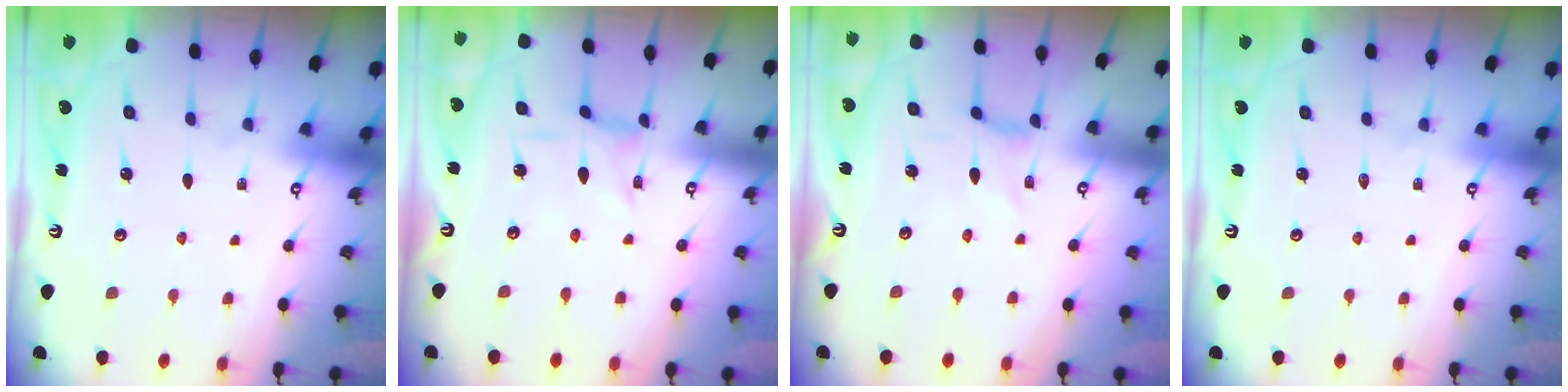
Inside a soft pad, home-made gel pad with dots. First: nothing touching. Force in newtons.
{"total": 1.7, "press": 1.6, "slide": 0.3}
{"total": 0.0}
{"total": 0.0}